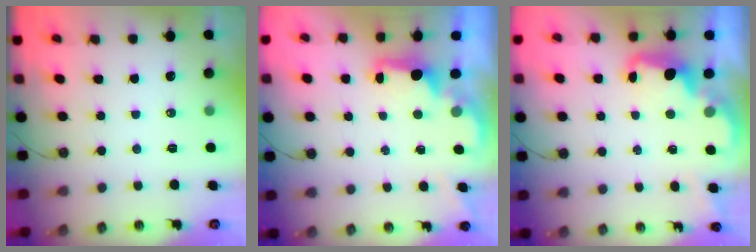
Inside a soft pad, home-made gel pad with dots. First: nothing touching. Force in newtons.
{"total": 1.9, "press": 1.7, "slide": 0.8}
{"total": 2.8, "press": 2.7, "slide": 0.7}